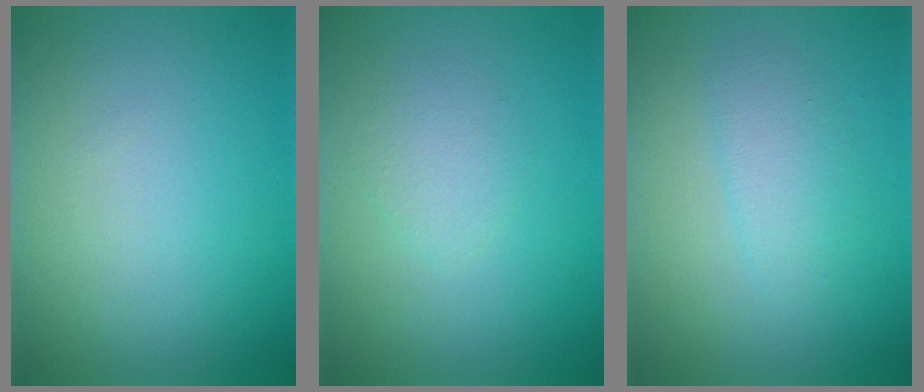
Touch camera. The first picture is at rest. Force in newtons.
{"total": 1.4, "press": 1.4, "slide": 0.0}
{"total": 1.8, "press": 1.8, "slide": 0.1}